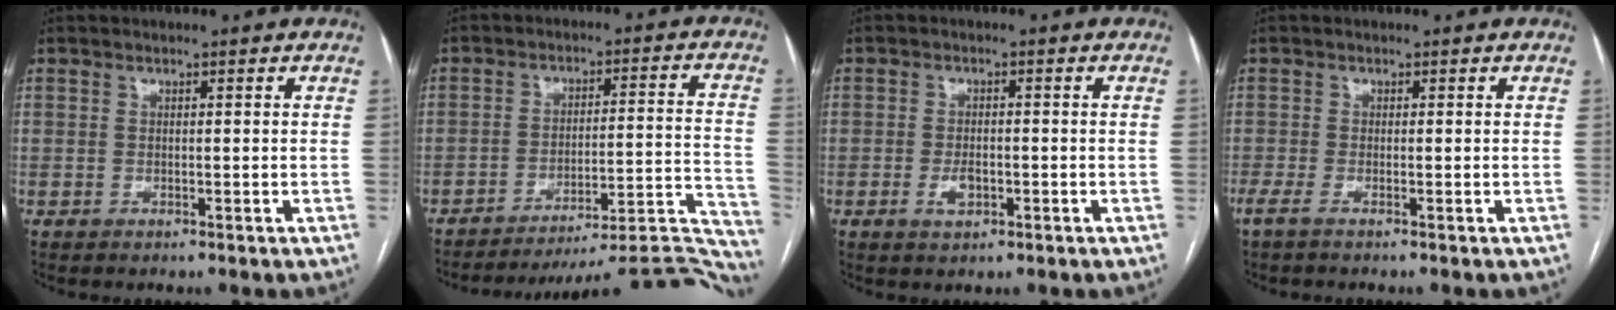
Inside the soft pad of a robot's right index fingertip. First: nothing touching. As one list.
[{"total": 24.1, "force": [-23.5, 0.1, 5.5], "torque": [0.000, 0.021, -0.297]}, {"total": 3.0, "force": [-1.1, 1.5, 2.3], "torque": [-0.043, 0.001, -0.016]}, {"total": 1.5, "force": [-1.1, -0.1, 1.0], "torque": [-0.017, -0.003, -0.021]}]